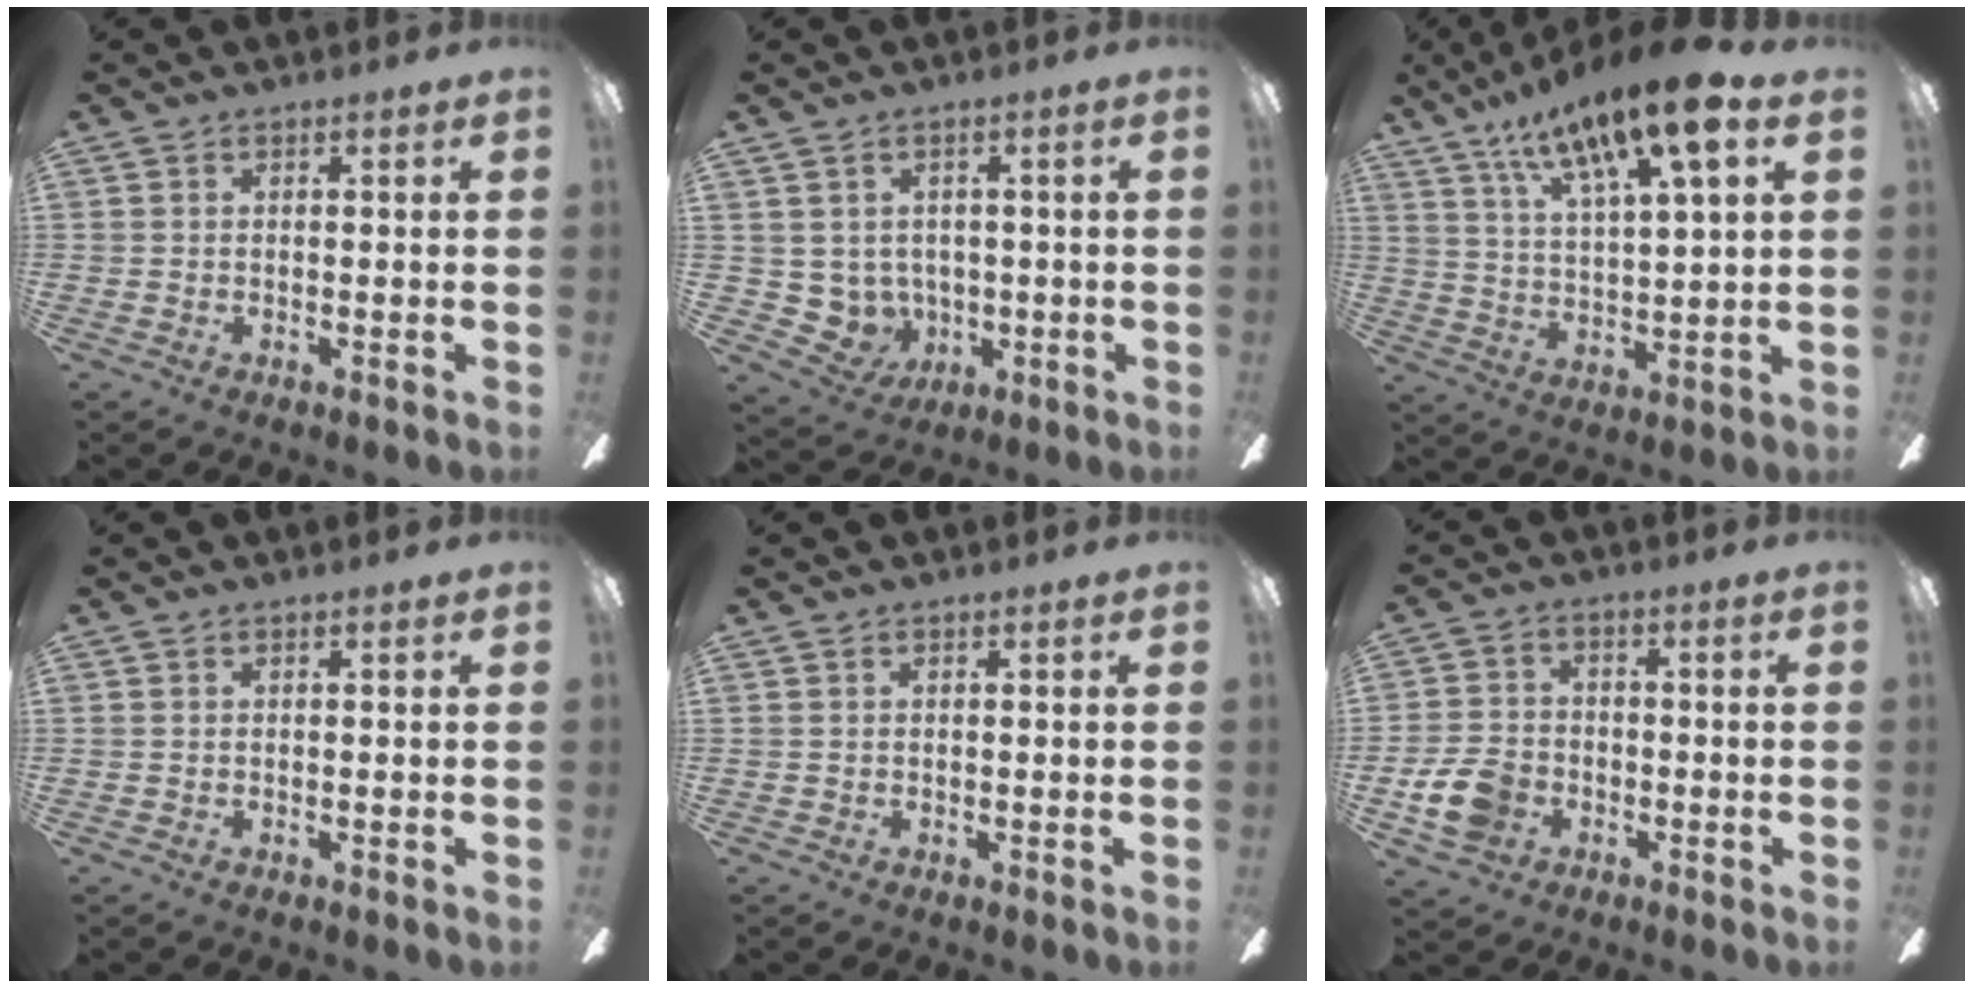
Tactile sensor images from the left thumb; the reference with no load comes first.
{"total": 5.4, "force": [2.2, 4.9, 0.6], "torque": [-0.050, -0.017, 0.047]}
{"total": 17.1, "force": [11.7, 4.0, 11.8], "torque": [-0.208, -0.055, 0.189]}
{"total": 0.0}
{"total": 0.0}
{"total": 9.4, "force": [-3.3, 7.2, 5.2], "torque": [-0.122, 0.014, -0.061]}